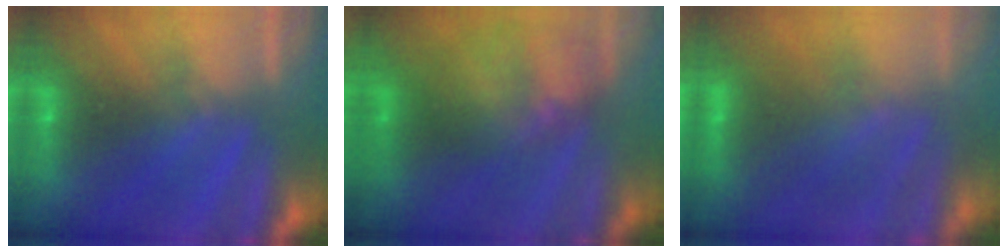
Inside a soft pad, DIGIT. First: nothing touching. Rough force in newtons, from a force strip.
{"total": 8.2}
{"total": 3.5}